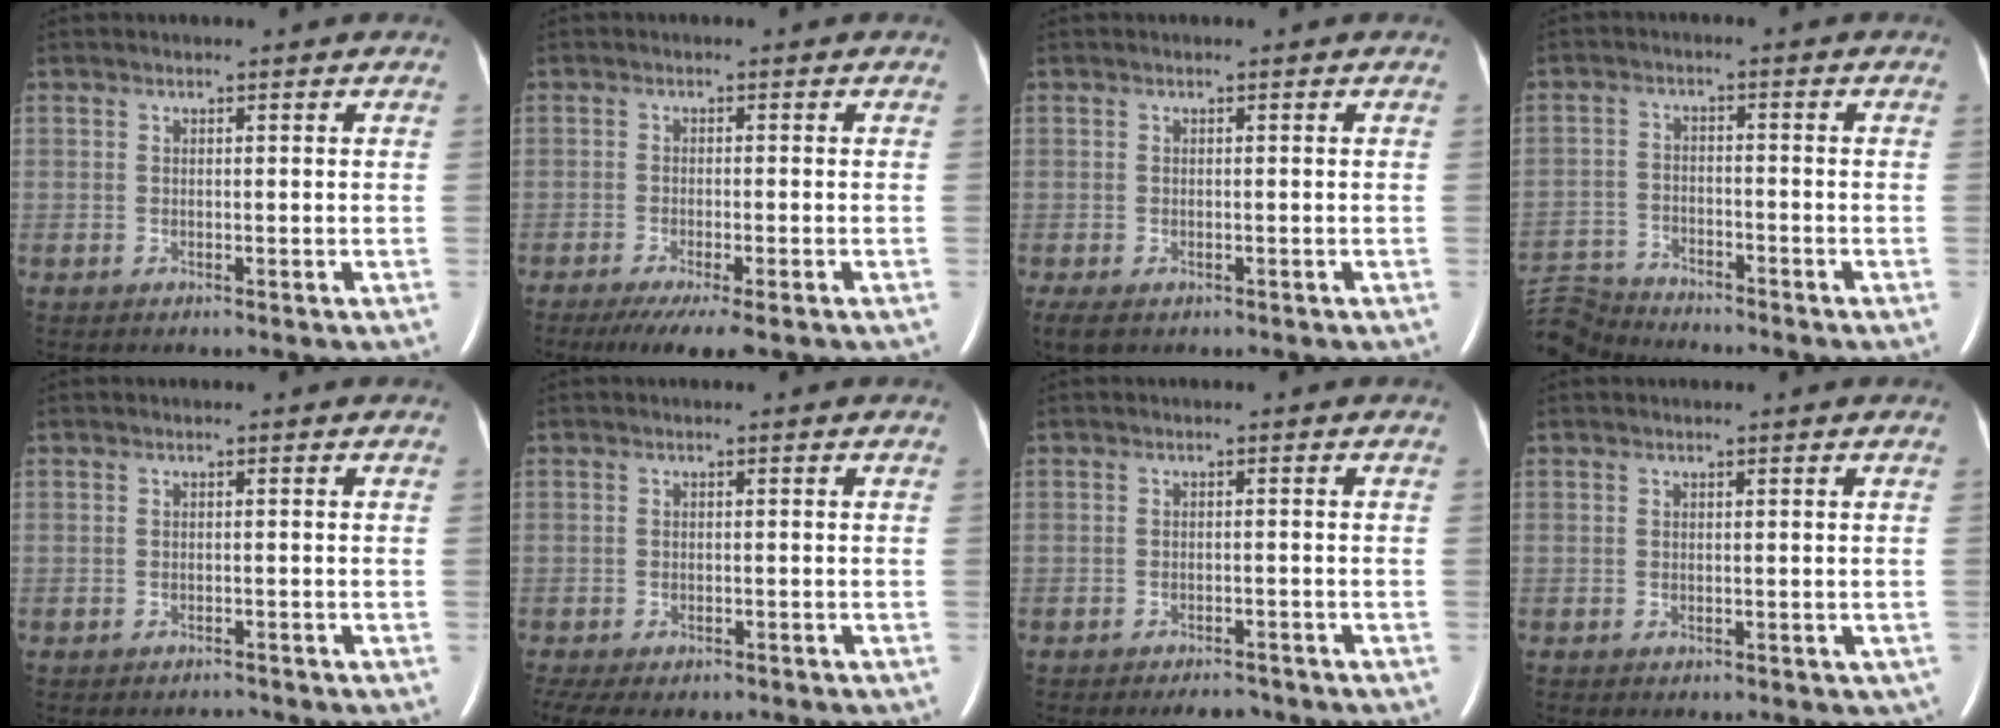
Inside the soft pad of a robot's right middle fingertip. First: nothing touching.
{"total": 6.9, "force": [-4.9, 0.9, 4.8], "torque": [-0.077, -0.018, -0.075]}
{"total": 4.3, "force": [-2.6, 2.4, 2.4], "torque": [-0.055, -0.013, -0.041]}
{"total": 8.9, "force": [-8.8, 1.0, 0.5], "torque": [-0.024, 0.005, -0.164]}
{"total": 1.0, "force": [-0.9, 0.3, 0.0], "torque": [-0.006, -0.003, -0.012]}
{"total": 8.2, "force": [-6.3, 3.5, 4.0], "torque": [-0.081, -0.004, -0.085]}
{"total": 3.4, "force": [-3.0, 1.2, 1.2], "torque": [-0.019, -0.002, -0.041]}
{"total": 0.8, "force": [-0.1, 0.6, 0.5], "torque": [-0.003, 0.000, 0.005]}